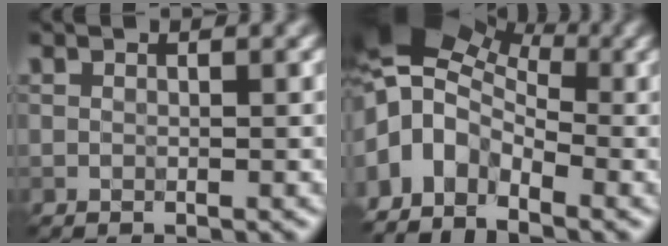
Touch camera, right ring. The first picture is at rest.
{"total": 12.0, "force": [-0.9, 8.6, 8.3], "torque": [-0.147, 0.007, -0.015]}